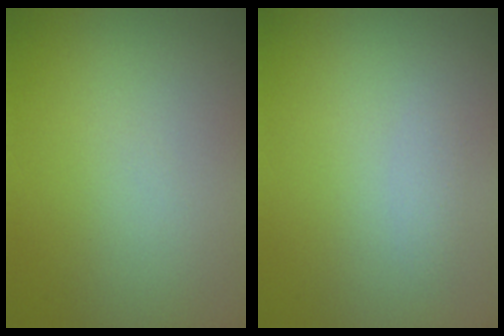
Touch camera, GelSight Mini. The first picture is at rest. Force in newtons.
{"total": 0.7, "press": 0.7, "slide": 0.0}